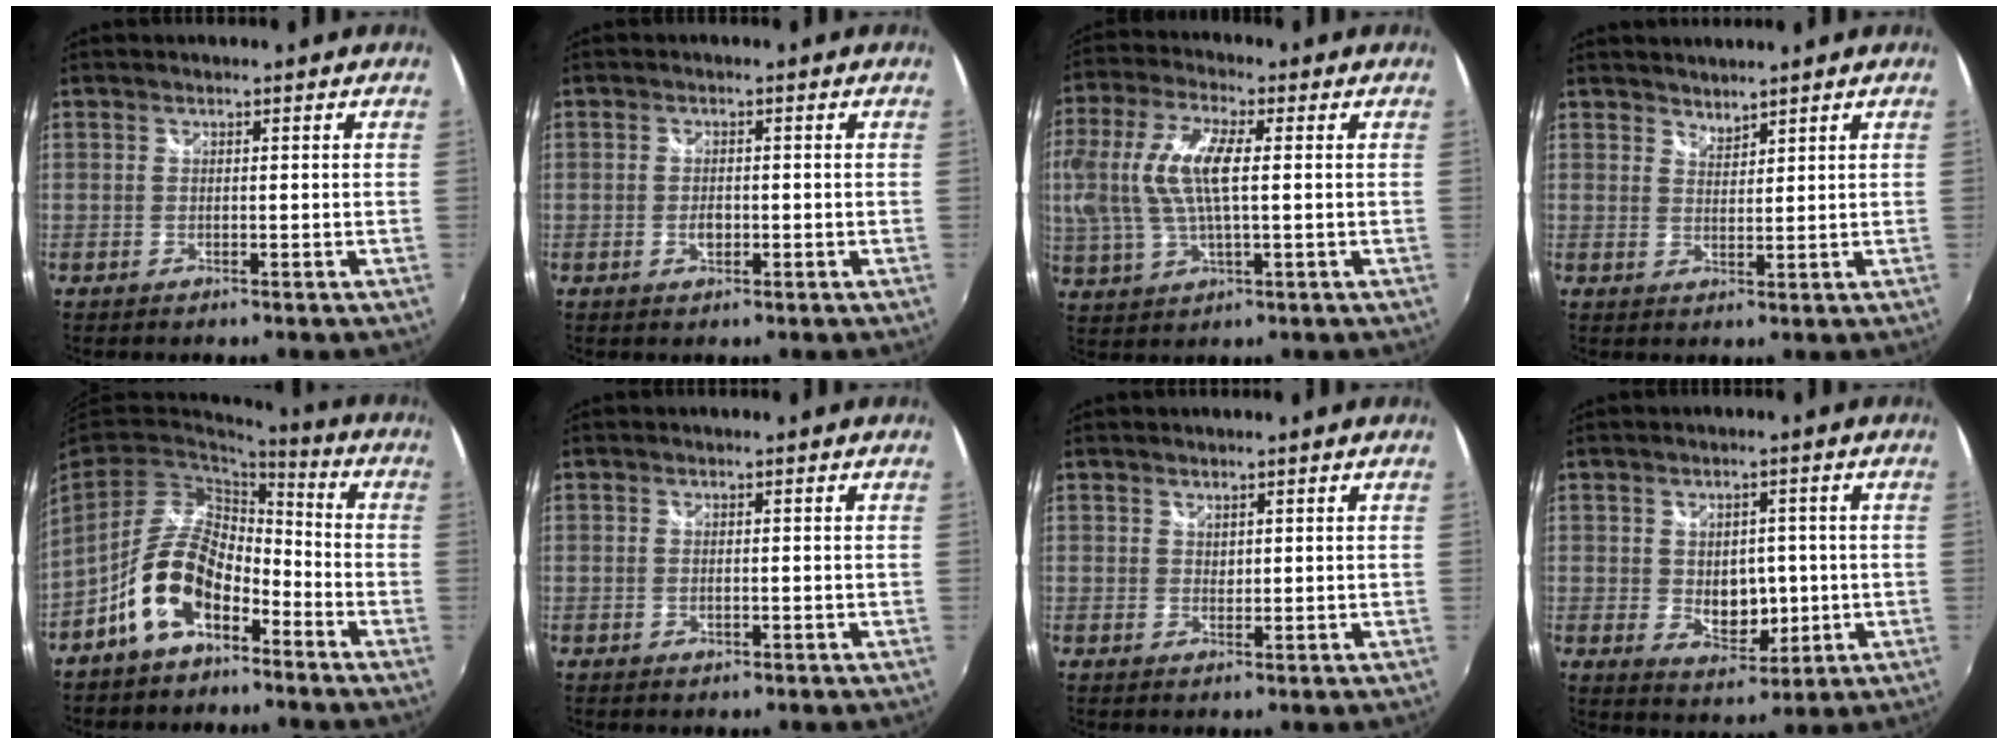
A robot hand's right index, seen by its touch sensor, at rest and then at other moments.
{"total": 2.3, "force": [-0.5, 1.4, 1.7], "torque": [-0.029, -0.001, -0.010]}
{"total": 14.9, "force": [1.3, 5.6, 13.8], "torque": [-0.276, 0.005, 0.026]}
{"total": 2.2, "force": [2.1, 0.5, 0.3], "torque": [0.001, 0.001, 0.037]}
{"total": 11.9, "force": [-6.6, 6.3, 7.7], "torque": [-0.153, 0.016, -0.113]}
{"total": 1.0, "force": [-0.1, 0.7, 0.7], "torque": [-0.014, -0.002, -0.003]}
{"total": 1.1, "force": [0.9, 0.6, 0.2], "torque": [0.001, 0.001, 0.016]}
{"total": 7.6, "force": [-0.5, 5.5, 5.2], "torque": [-0.083, -0.010, 0.006]}